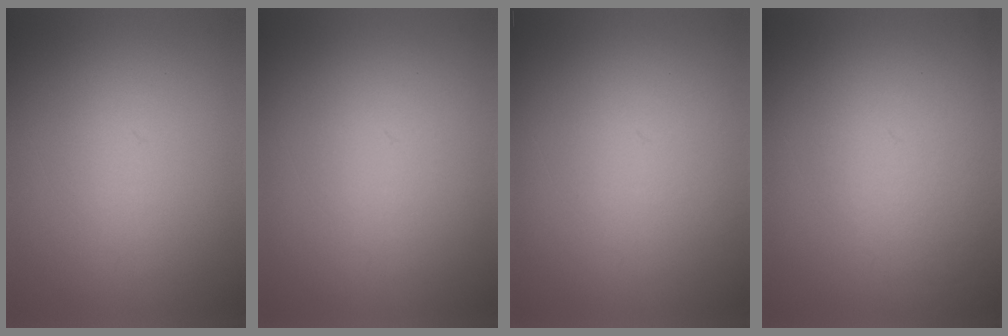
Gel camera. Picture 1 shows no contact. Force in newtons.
{"total": 1.0}
{"total": 1.5}
{"total": 4.4}